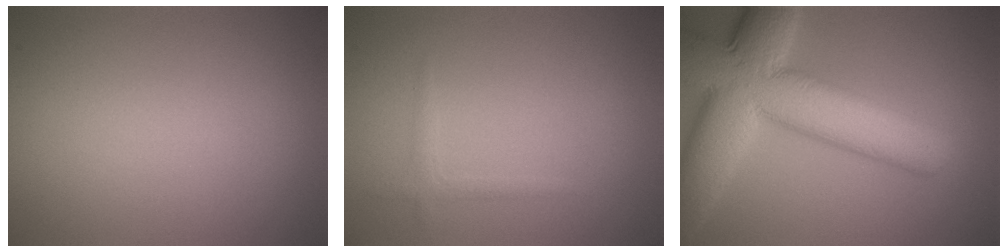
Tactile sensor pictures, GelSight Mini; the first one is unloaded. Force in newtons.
{"total": 0.9, "press": 0.9, "slide": 0.0}
{"total": 11.7, "press": 11.7, "slide": 0.2}